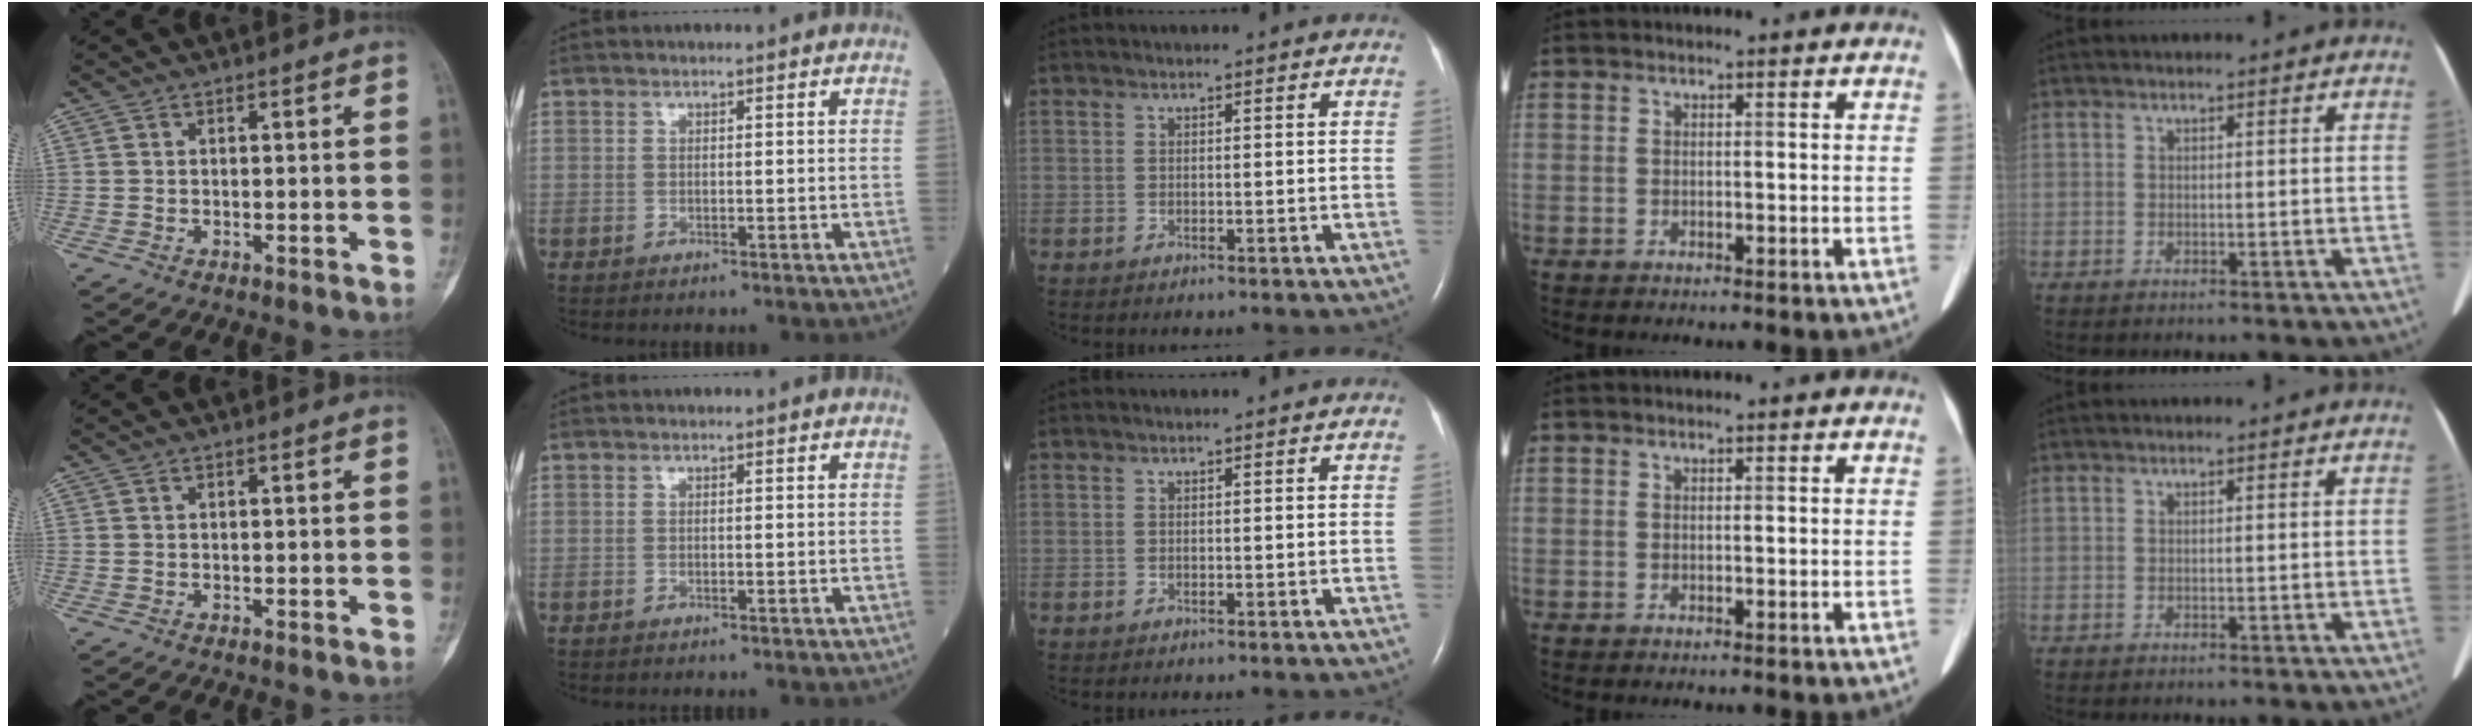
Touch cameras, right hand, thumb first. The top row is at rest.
{}